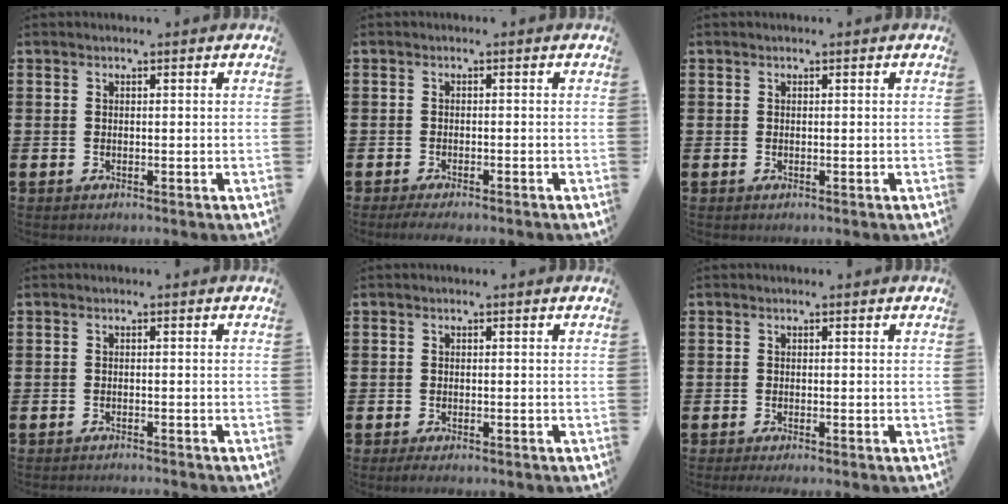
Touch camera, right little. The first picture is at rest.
{"total": 1.3, "force": [-1.0, 0.1, 0.7], "torque": [-0.012, -0.001, -0.019]}
{"total": 0.0}
{"total": 0.8, "force": [-0.8, -0.2, 0.0], "torque": [0.000, 0.000, -0.016]}
{"total": 0.9, "force": [-0.6, 0.3, 0.7], "torque": [-0.014, -0.002, -0.012]}
{"total": 0.7, "force": [-0.4, 0.0, 0.5], "torque": [-0.006, -0.003, -0.008]}